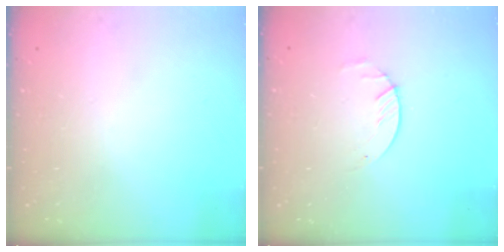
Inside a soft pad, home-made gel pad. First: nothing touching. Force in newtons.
{"total": 1.7, "press": 1.6, "slide": 0.2}